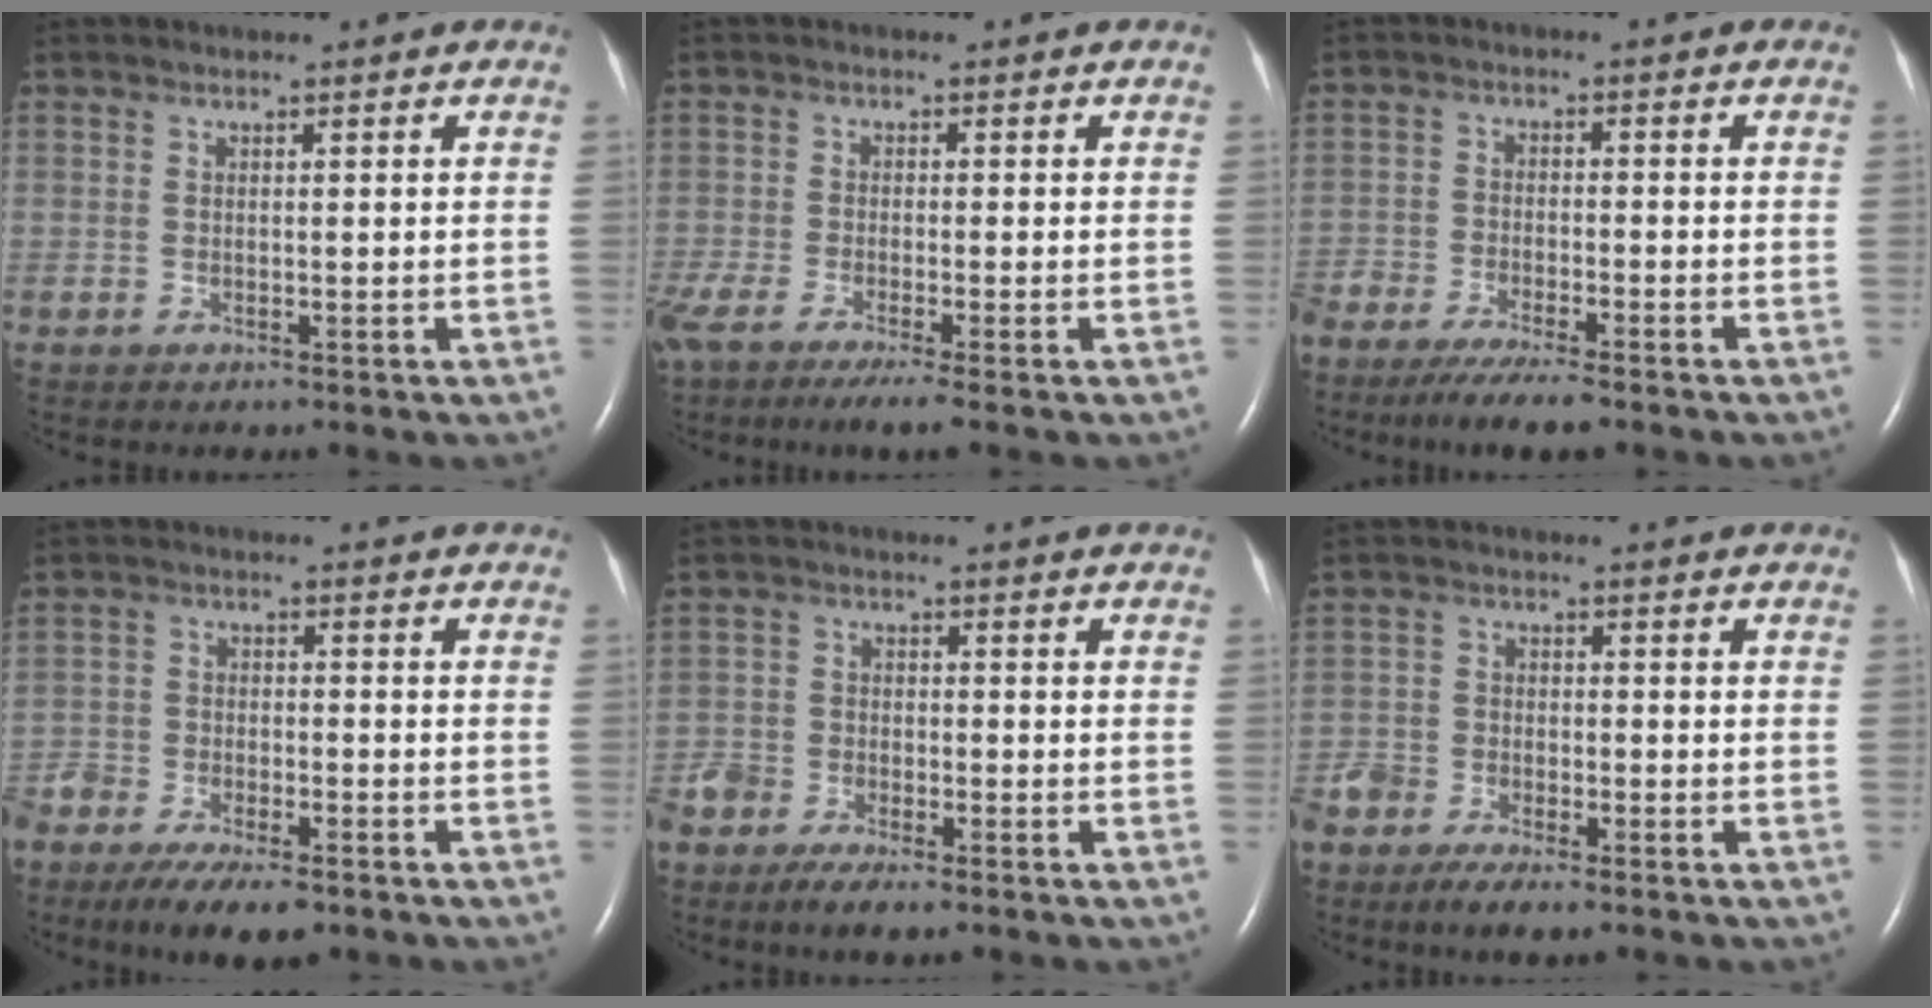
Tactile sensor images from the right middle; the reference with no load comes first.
{"total": 7.5, "force": [-5.6, 0.5, 5.0], "torque": [-0.090, -0.017, -0.098]}
{"total": 10.1, "force": [-8.5, 1.2, 5.4], "torque": [-0.086, -0.023, -0.139]}
{"total": 13.1, "force": [-10.0, 4.3, 7.3], "torque": [-0.136, -0.017, -0.164]}
{"total": 7.6, "force": [-6.1, 2.5, 3.7], "torque": [-0.072, -0.005, -0.113]}
{"total": 8.1, "force": [-6.4, 2.8, 4.0], "torque": [-0.077, -0.005, -0.117]}